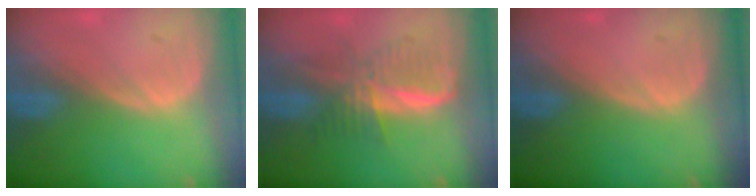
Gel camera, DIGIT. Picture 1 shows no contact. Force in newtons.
{"total": 5.9, "press": 5.8, "slide": 0.8}
{"total": 0.0}